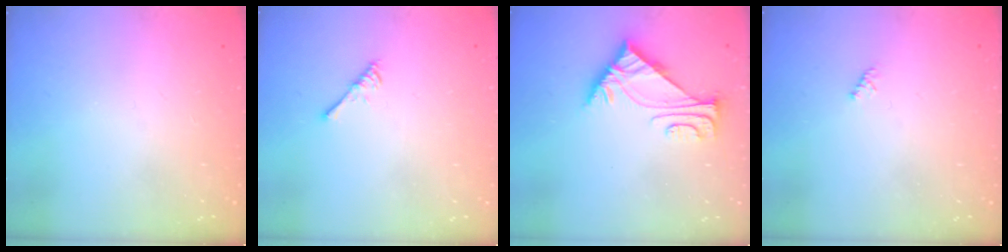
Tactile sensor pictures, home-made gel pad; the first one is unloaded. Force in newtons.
{"total": 2.9, "press": 2.9, "slide": 0.5}
{"total": 5.8, "press": 5.7, "slide": 0.6}
{"total": 1.5, "press": 1.4, "slide": 0.4}